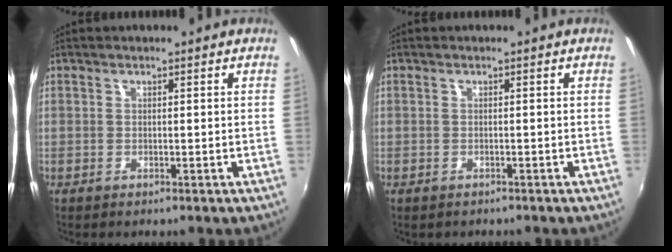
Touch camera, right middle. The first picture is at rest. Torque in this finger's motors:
{"motor_torque": [0.95, -1.19, 0.07, 0.09]}